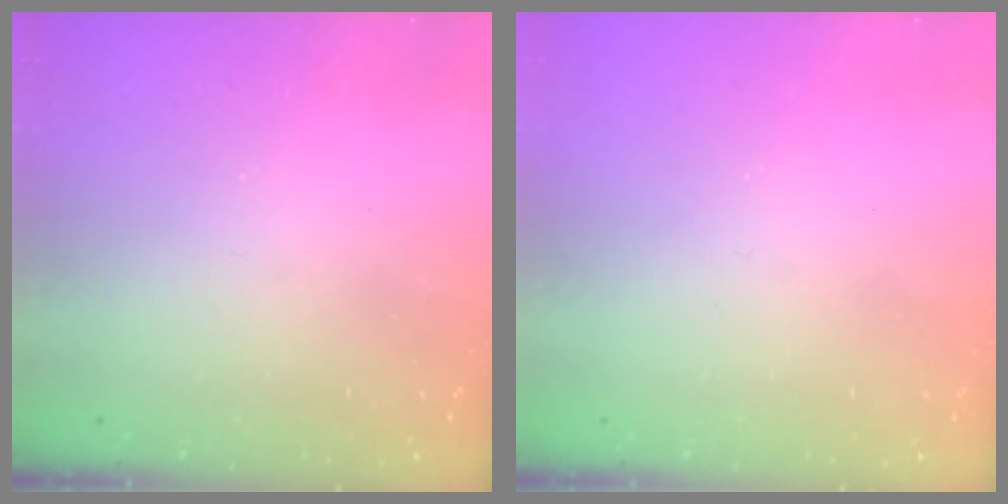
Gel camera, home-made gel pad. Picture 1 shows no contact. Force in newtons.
{"total": 0.0}